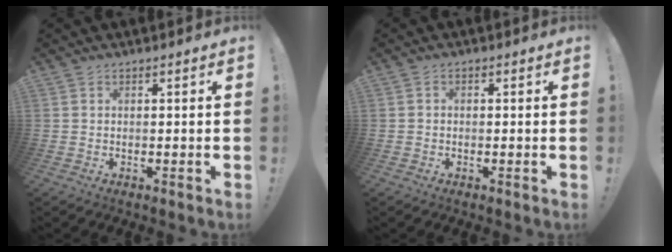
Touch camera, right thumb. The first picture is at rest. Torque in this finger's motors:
{"motor_torque": [-0.24, -0.04, -0.27, 0.18, 0.13]}